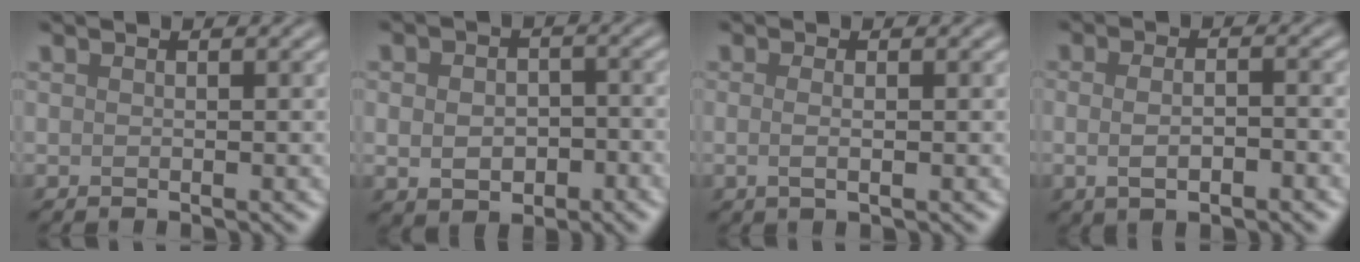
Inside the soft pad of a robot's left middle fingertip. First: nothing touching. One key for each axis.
{"total": 4.2, "fx": -0.8, "fy": 3.0, "fz": 2.8, "tx": -0.037, "ty": -0.010, "tz": -0.011}
{"total": 1.4, "fx": -0.1, "fy": 0.4, "fz": 1.3, "tx": -0.026, "ty": -0.003, "tz": -0.005}
{"total": 3.8, "fx": -0.7, "fy": 1.7, "fz": 3.4, "tx": -0.047, "ty": -0.001, "tz": -0.014}